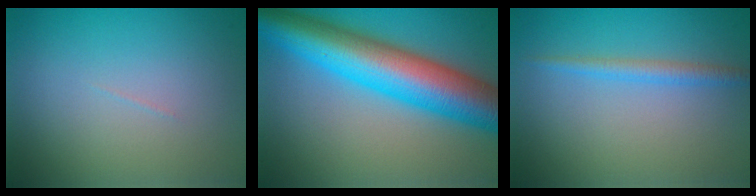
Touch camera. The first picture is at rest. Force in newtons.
{"total": 11.6, "press": 11.6, "slide": 0.1}
{"total": 1.7, "press": 1.7, "slide": 0.1}